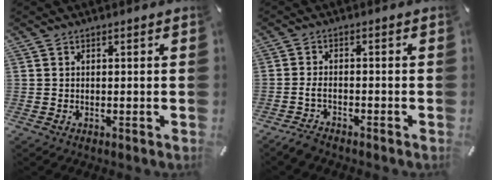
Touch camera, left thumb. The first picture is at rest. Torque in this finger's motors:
{"motor_torque": [0.50, 0.48, 0.07, 0.06, 0.00]}